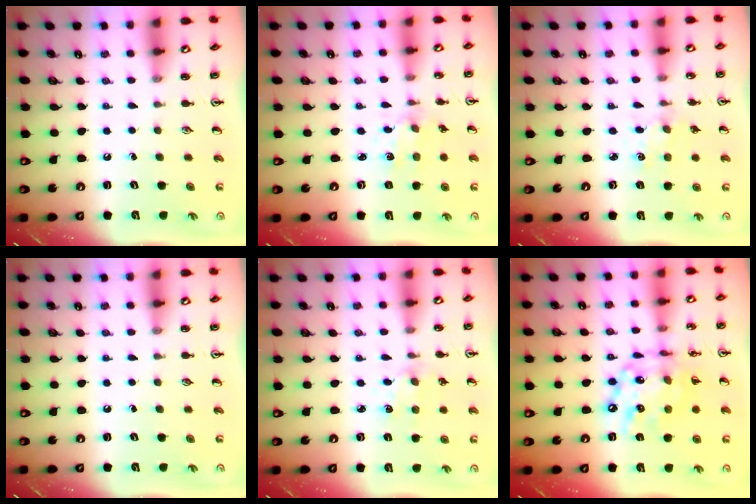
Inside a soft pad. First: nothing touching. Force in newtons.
{"total": 1.7, "press": 1.6, "slide": 0.2}
{"total": 1.1, "press": 1.1, "slide": 0.3}
{"total": 0.0}
{"total": 1.9, "press": 1.8, "slide": 0.2}
{"total": 15.7, "press": 15.5, "slide": 1.8}